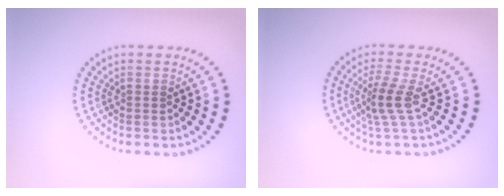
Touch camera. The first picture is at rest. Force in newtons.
{"total": 2.6, "press": 1.8, "slide": 1.8}